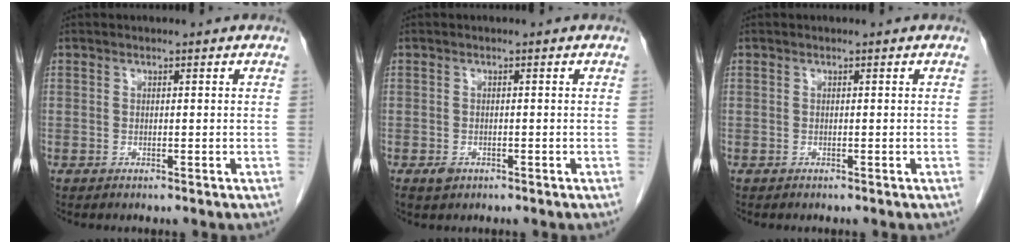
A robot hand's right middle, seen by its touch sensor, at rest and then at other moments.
{"total": 1.4, "force": [-0.8, 0.9, 0.7], "torque": [-0.012, 0.001, -0.006]}
{"total": 0.0}